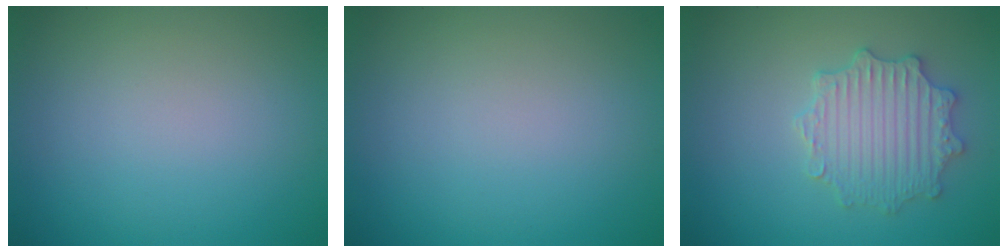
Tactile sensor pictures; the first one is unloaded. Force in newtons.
{"total": 0.0}
{"total": 3.7, "press": 3.5, "slide": 1.4}